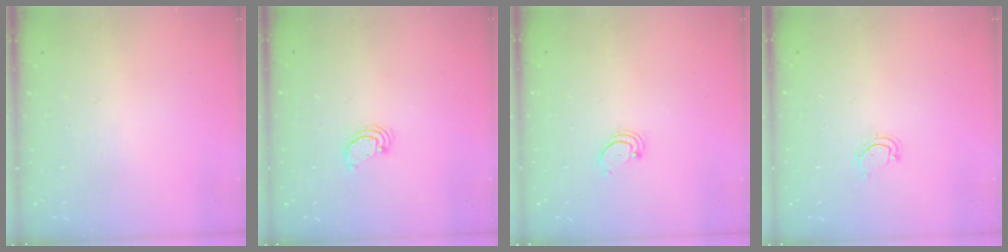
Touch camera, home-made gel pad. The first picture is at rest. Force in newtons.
{"total": 2.7, "press": 2.7, "slide": 0.2}
{"total": 2.2, "press": 2.2, "slide": 0.2}
{"total": 3.3, "press": 3.3, "slide": 0.2}